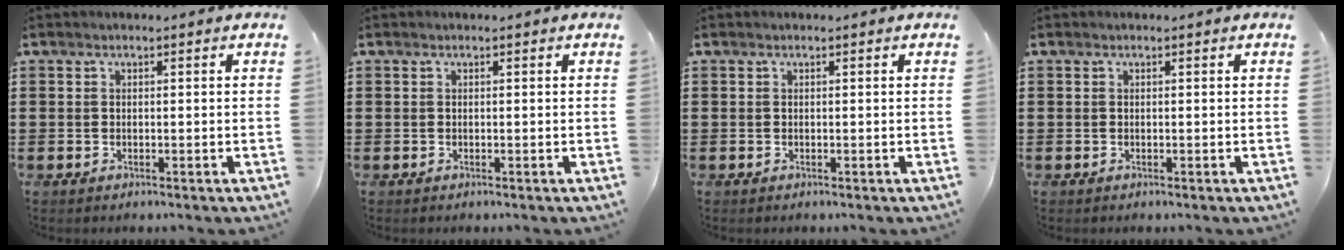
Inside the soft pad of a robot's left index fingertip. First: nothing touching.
{"total": 0.0}
{"total": 0.0}
{"total": 0.0}